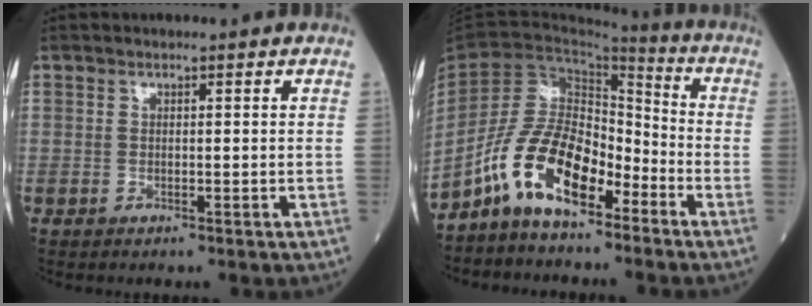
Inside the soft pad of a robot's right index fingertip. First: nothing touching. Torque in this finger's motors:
{"motor_torque": [0.56, -0.37, 0.45, 0.12]}